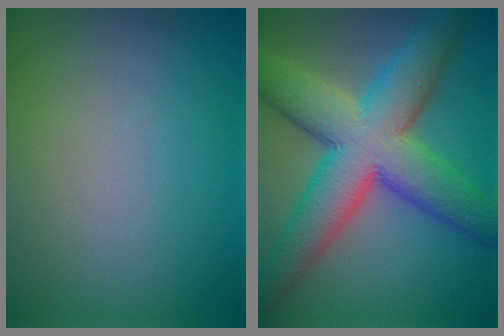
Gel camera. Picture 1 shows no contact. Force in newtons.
{"total": 12.2, "press": 12.2, "slide": 0.3}